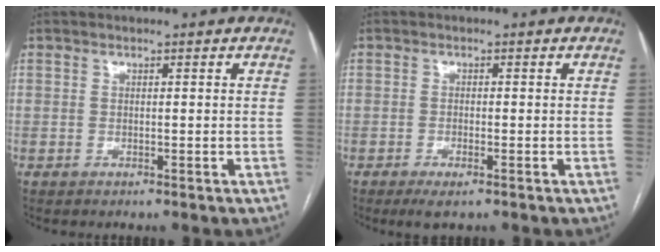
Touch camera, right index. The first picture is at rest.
{"total": 2.8, "force": [-1.8, 0.7, 2.1], "torque": [-0.035, -0.003, -0.027]}